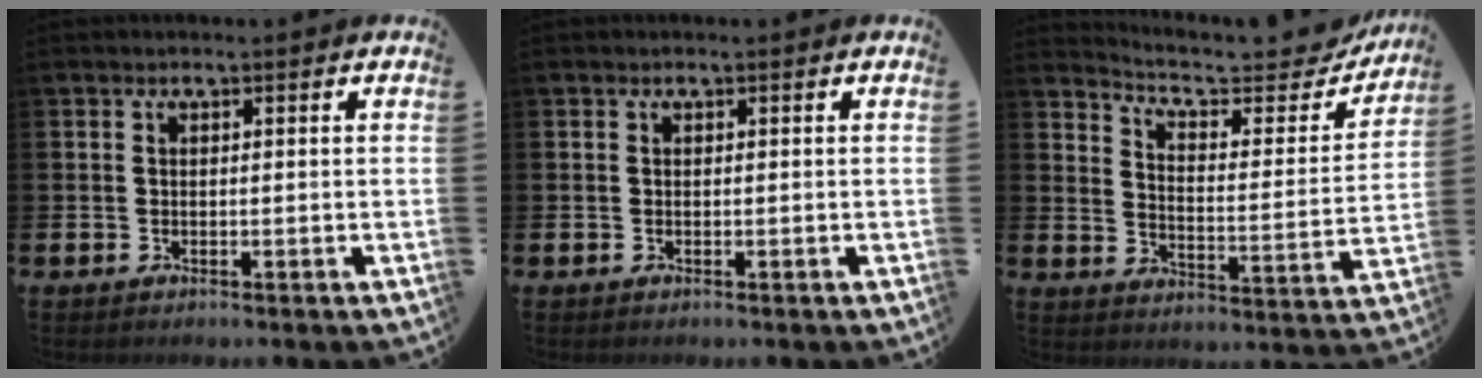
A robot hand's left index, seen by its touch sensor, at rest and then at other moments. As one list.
[{"total": 0.0}, {"total": 6.6, "force": [6.0, 1.7, 2.1], "torque": [-0.058, -0.049, 0.096]}]